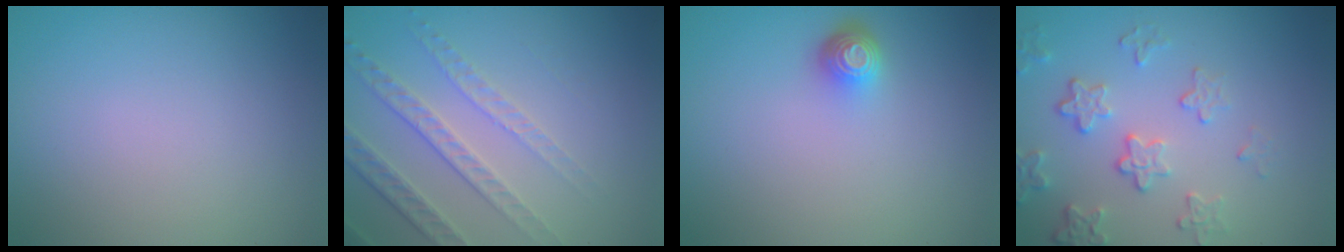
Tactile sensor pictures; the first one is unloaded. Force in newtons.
{"total": 4.7, "press": 3.3, "slide": 3.3}
{"total": 1.6, "press": 1.3, "slide": 1.0}
{"total": 4.0, "press": 3.1, "slide": 2.6}